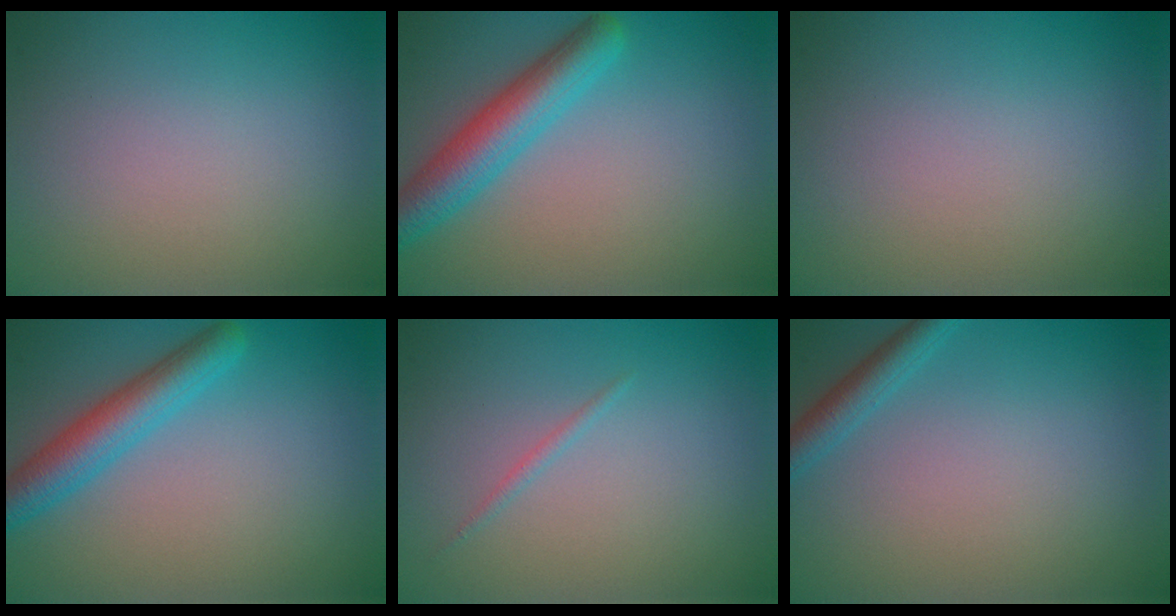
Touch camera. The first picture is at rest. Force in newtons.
{"total": 4.9, "press": 4.9, "slide": 0.2}
{"total": 0.0}
{"total": 4.1, "press": 4.1, "slide": 0.1}
{"total": 0.6, "press": 0.6, "slide": 0.0}
{"total": 2.2, "press": 2.2, "slide": 0.1}